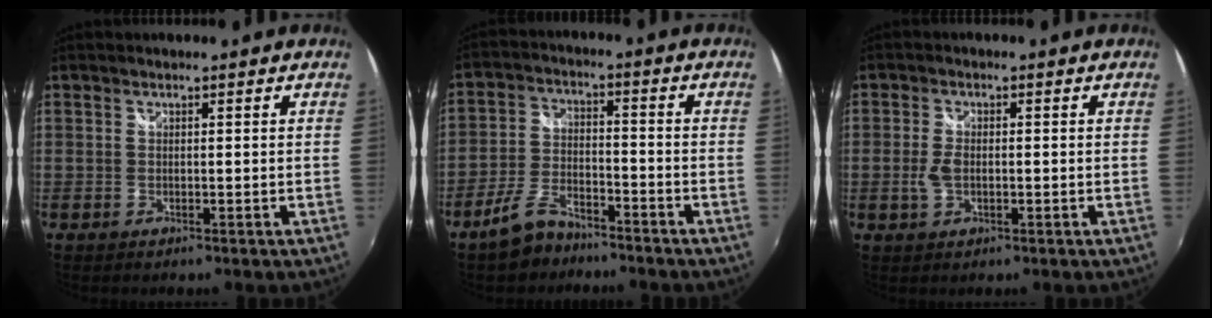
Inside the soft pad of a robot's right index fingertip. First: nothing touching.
{"total": 7.7, "force": [-6.1, 3.4, 3.2], "torque": [-0.079, 0.009, -0.108]}
{"total": 3.4, "force": [-0.7, 2.0, 2.7], "torque": [-0.060, 0.001, -0.014]}